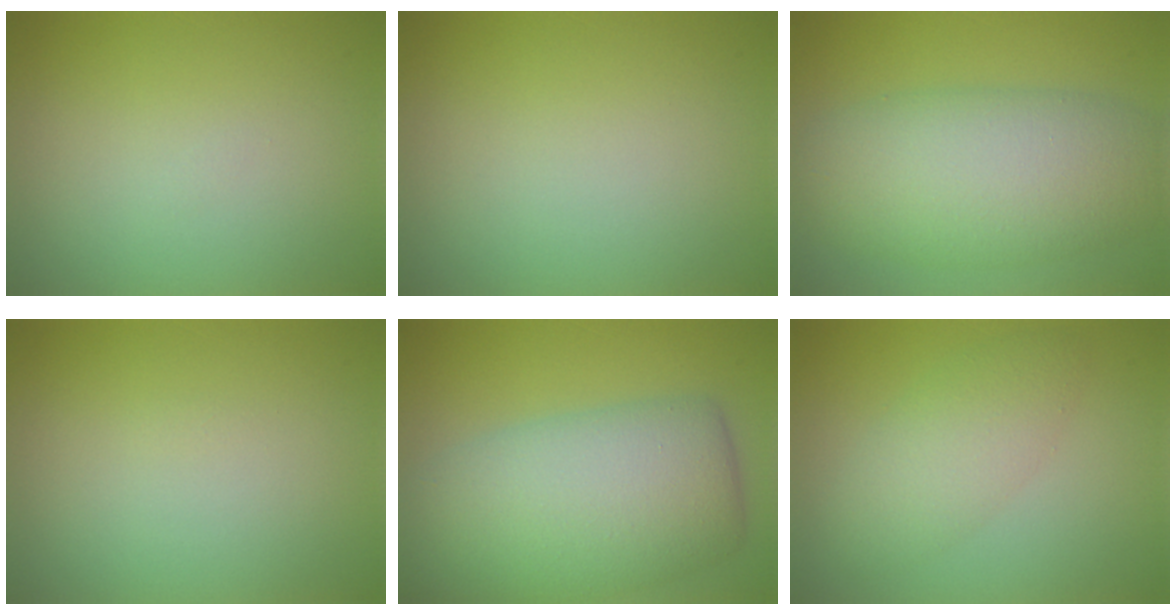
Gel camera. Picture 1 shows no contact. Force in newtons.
{"total": 0.0}
{"total": 9.0, "press": 9.0, "slide": 0.3}
{"total": 0.0}
{"total": 11.0, "press": 11.0, "slide": 0.6}
{"total": 3.7, "press": 3.7, "slide": 0.2}